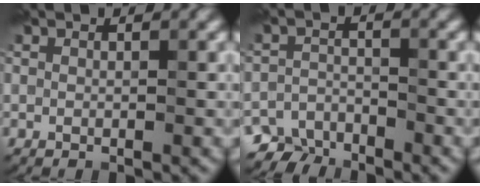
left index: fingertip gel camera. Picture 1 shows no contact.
{"total": 3.8, "force": [-3.4, 1.6, 0.7], "torque": [-0.003, -0.007, -0.068]}